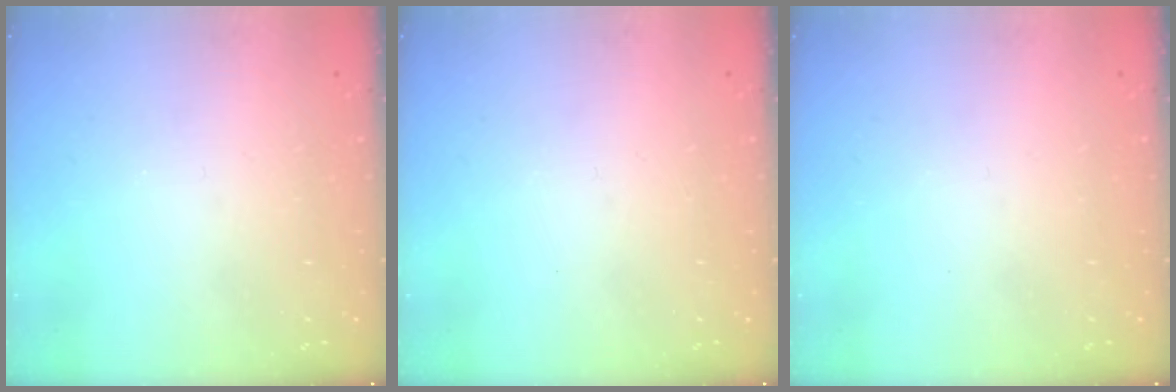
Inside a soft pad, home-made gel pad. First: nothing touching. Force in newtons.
{"total": 0.0}
{"total": 0.0}